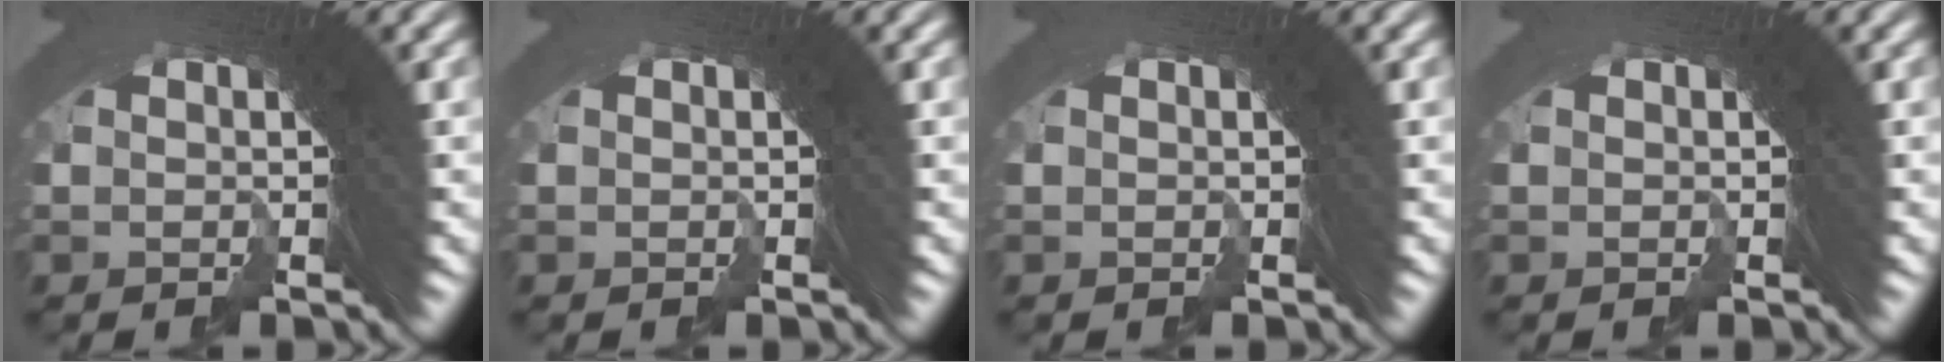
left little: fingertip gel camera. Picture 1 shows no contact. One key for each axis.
{"total": 0.0}
{"total": 0.0}
{"total": 0.0}